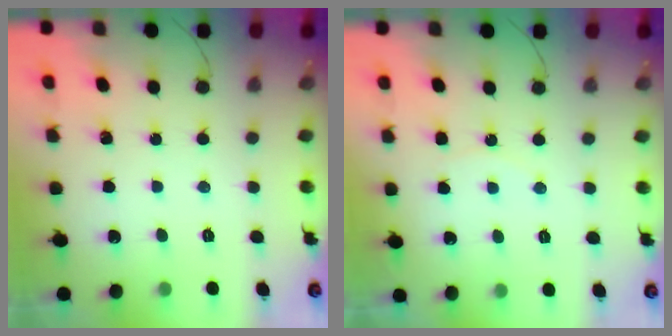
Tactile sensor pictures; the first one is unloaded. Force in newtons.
{"total": 3.9, "press": 3.7, "slide": 1.4}